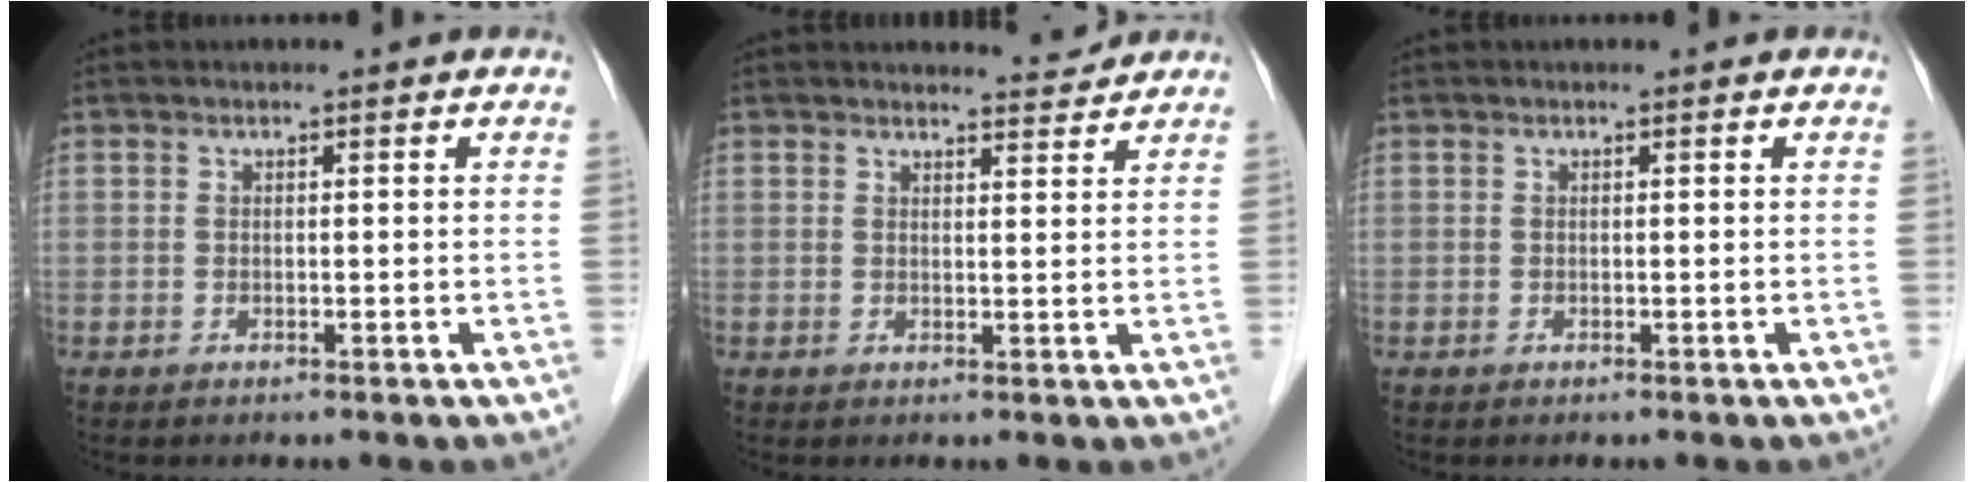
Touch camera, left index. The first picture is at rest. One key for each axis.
{"total": 2.4, "fx": 2.4, "fy": -0.2, "fz": -0.3, "tx": -0.005, "ty": -0.013, "tz": 0.033}
{"total": 0.0}